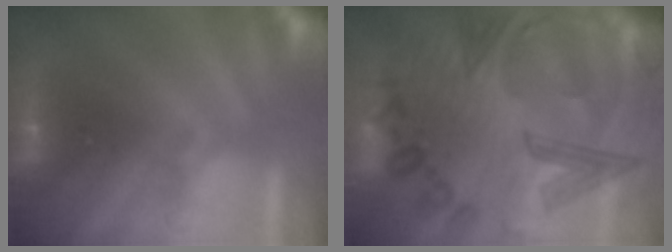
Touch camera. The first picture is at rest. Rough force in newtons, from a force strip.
{"total": 7.0}